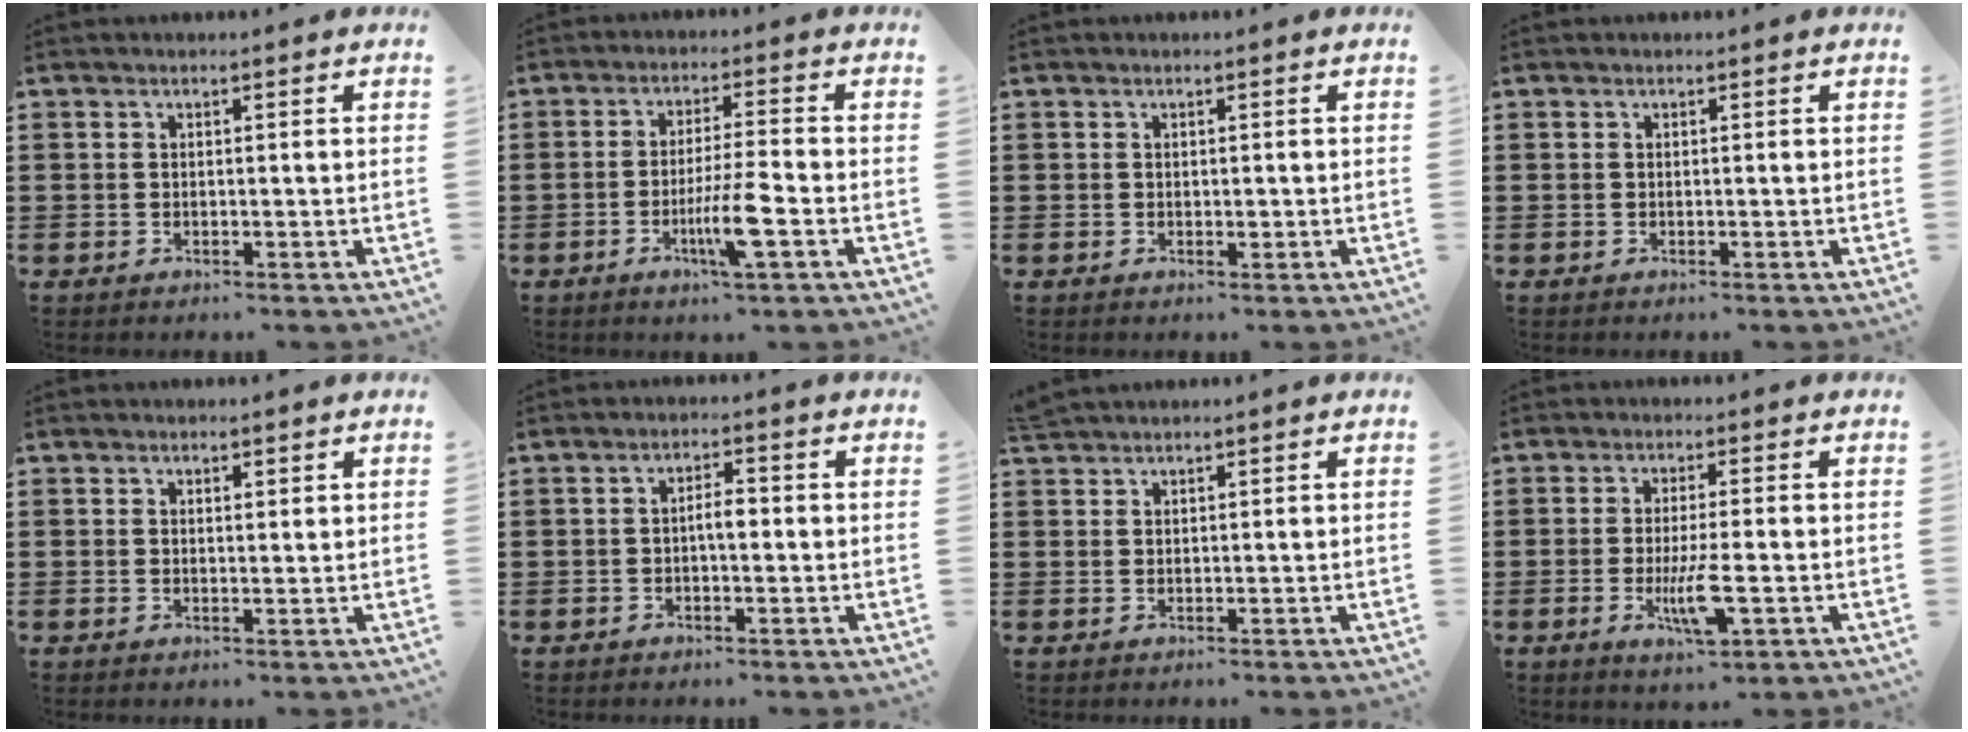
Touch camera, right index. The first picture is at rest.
{"total": 7.4, "force": [-2.7, 0.5, 6.9], "torque": [-0.130, -0.016, -0.051]}
{"total": 0.6, "force": [0.1, 0.5, 0.4], "torque": [-0.008, 0.002, 0.001]}
{"total": 0.0}
{"total": 1.0, "force": [0.8, 0.4, 0.3], "torque": [-0.008, 0.003, 0.015]}
{"total": 2.6, "force": [-0.3, 0.9, 2.4], "torque": [-0.044, 0.004, -0.006]}
{"total": 1.3, "force": [1.3, -0.1, 0.0], "torque": [-0.005, -0.002, 0.026]}
{"total": 6.5, "force": [-1.9, 1.3, 6.0], "torque": [-0.127, -0.019, -0.037]}